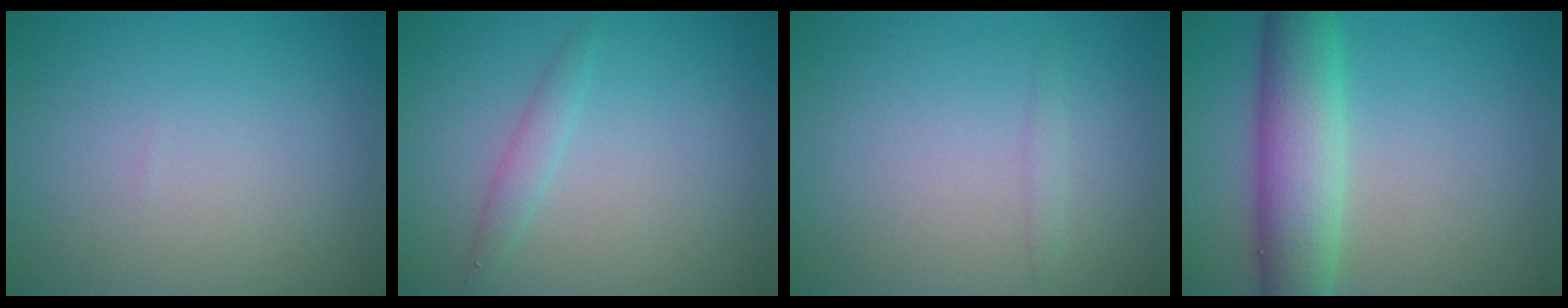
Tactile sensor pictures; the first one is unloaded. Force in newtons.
{"total": 1.4, "press": 1.4, "slide": 0.0}
{"total": 0.8, "press": 0.8, "slide": 0.0}
{"total": 6.8, "press": 6.8, "slide": 0.3}